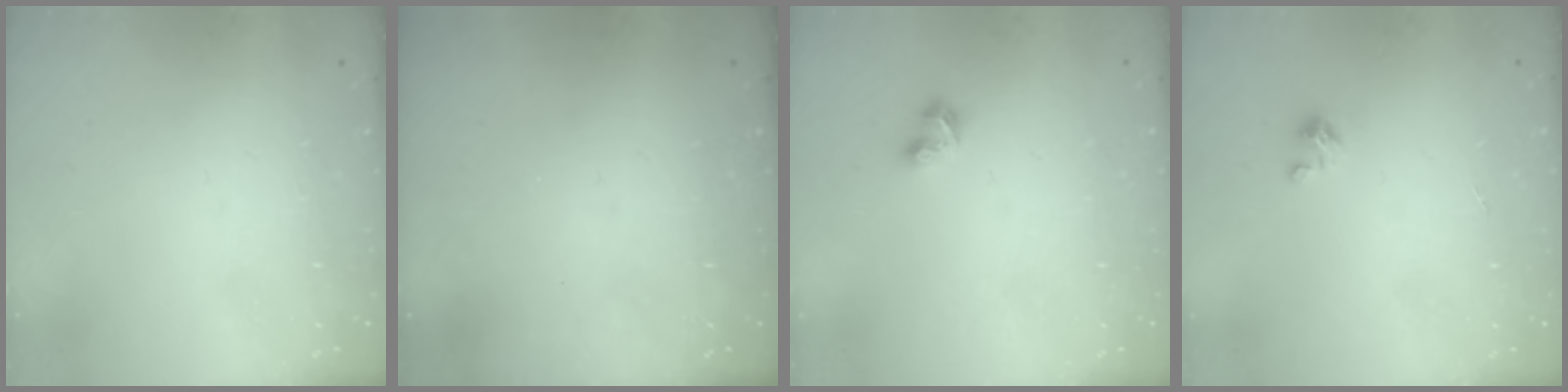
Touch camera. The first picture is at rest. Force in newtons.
{"total": 0.0}
{"total": 3.7, "press": 3.7, "slide": 0.4}
{"total": 1.5, "press": 1.5, "slide": 0.1}